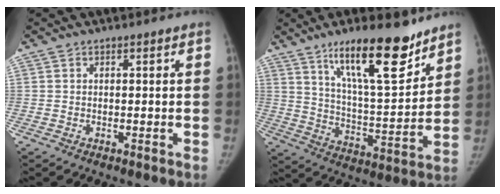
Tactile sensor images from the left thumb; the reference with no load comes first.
{"total": 18.4, "force": [12.4, 4.9, 12.6], "torque": [-0.169, -0.079, 0.211]}